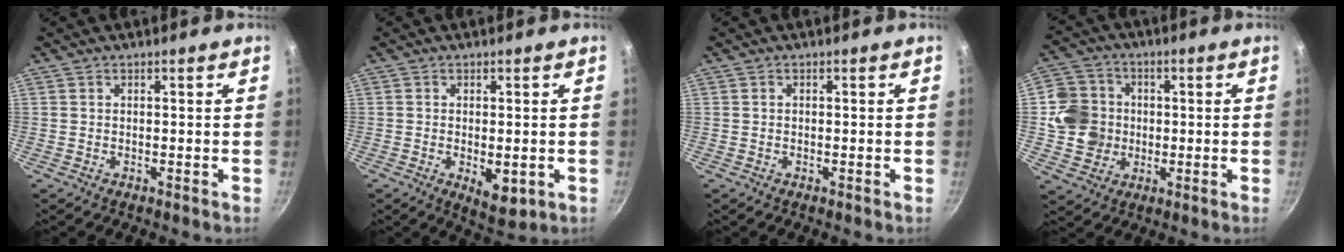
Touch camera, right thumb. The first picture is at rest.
{"total": 6.0, "force": [-1.3, 2.9, 5.1], "torque": [-0.067, -0.010, -0.010]}
{"total": 0.0}
{"total": 10.3, "force": [0.1, 9.6, 3.8], "torque": [-0.038, 0.013, -0.004]}